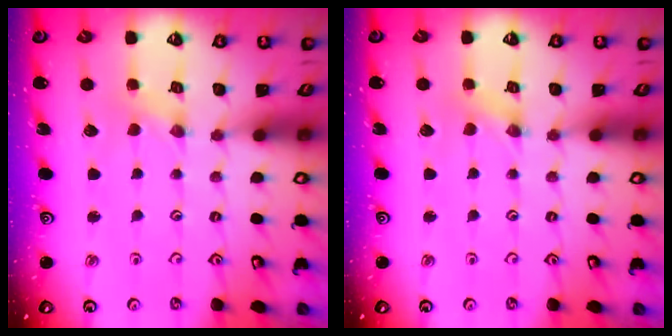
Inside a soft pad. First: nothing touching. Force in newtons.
{"total": 0.7, "press": 0.6, "slide": 0.1}